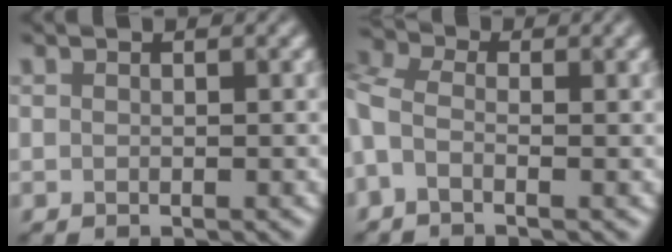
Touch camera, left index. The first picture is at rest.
{"total": 5.8, "force": [-0.9, 3.3, 4.6], "torque": [-0.124, 0.020, -0.024]}